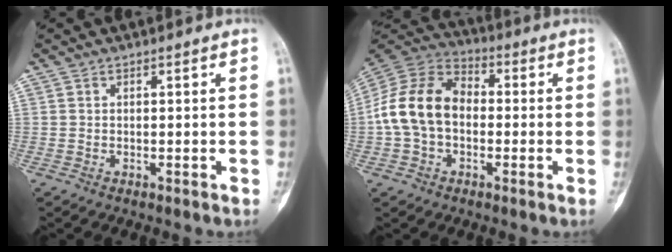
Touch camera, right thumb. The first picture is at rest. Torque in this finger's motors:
{"motor_torque": [0.19, 1.58, 0.92, -0.81, 0.16]}